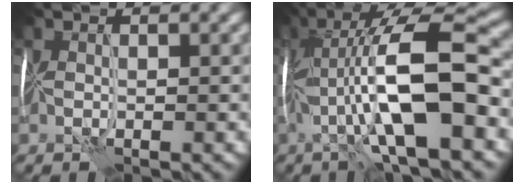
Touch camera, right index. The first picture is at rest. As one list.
[{"total": 10.3, "force": [-1.8, 2.9, 9.7], "torque": [-0.189, 0.036, -0.028]}]